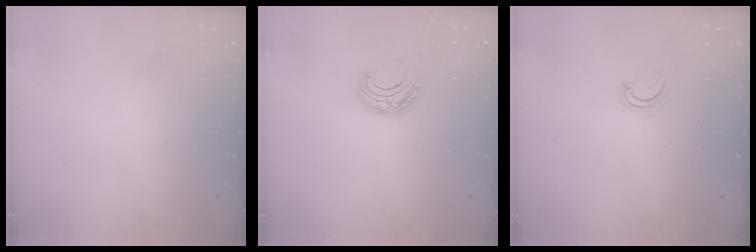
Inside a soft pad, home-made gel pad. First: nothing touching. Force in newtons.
{"total": 6.4, "press": 6.3, "slide": 0.6}
{"total": 3.8, "press": 3.8, "slide": 0.2}